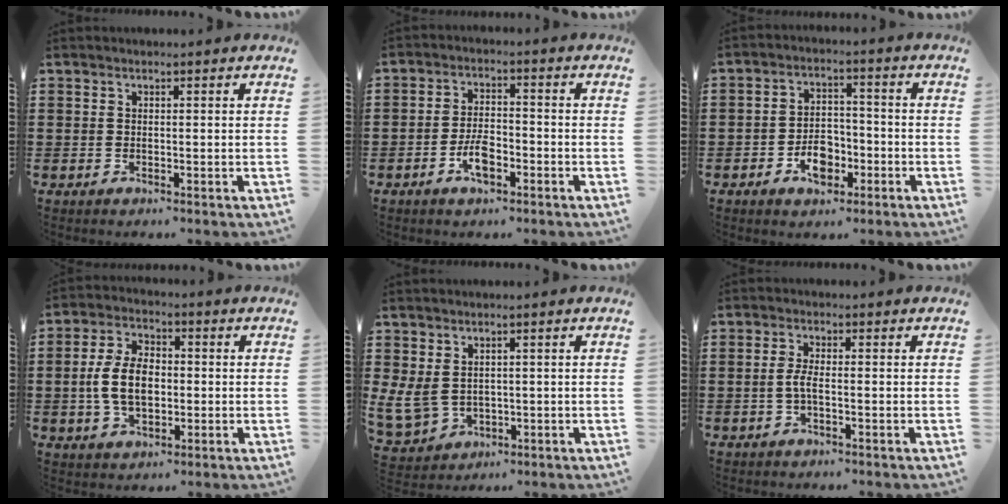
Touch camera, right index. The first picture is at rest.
{"total": 4.6, "force": [-2.2, 2.0, 3.5], "torque": [-0.078, -0.001, -0.044]}
{"total": 5.3, "force": [-2.5, 3.4, 3.3], "torque": [-0.036, 0.004, -0.045]}
{"total": 7.9, "force": [-0.6, 4.7, 6.3], "torque": [-0.145, 0.006, -0.016]}
{"total": 4.5, "force": [1.1, 3.7, 2.3], "torque": [-0.083, -0.003, 0.017]}
{"total": 2.5, "force": [-0.8, 0.2, 2.4], "torque": [-0.066, -0.009, -0.022]}